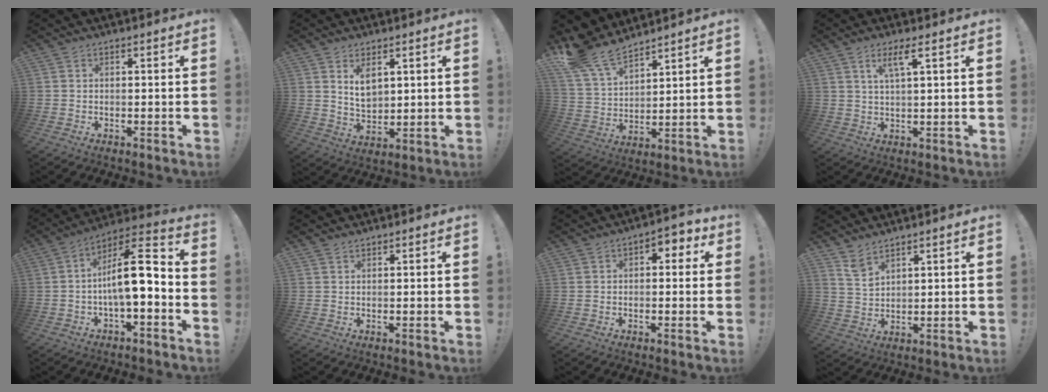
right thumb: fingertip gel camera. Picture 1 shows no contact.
{"total": 7.0, "force": [3.5, 4.4, 4.3], "torque": [-0.058, -0.020, 0.063]}
{"total": 15.7, "force": [12.6, 7.2, 6.0], "torque": [-0.129, -0.082, 0.243]}
{"total": 5.4, "force": [2.9, 0.6, 4.5], "torque": [-0.078, -0.006, 0.044]}
{"total": 14.3, "force": [-1.4, 4.8, 13.4], "torque": [-0.209, 0.007, -0.024]}
{"total": 1.2, "force": [1.1, 0.4, 0.3], "torque": [-0.003, -0.005, 0.020]}
{"total": 3.5, "force": [0.2, 2.6, 2.4], "torque": [-0.024, 0.001, -0.003]}
{"total": 5.2, "force": [4.4, 1.8, 2.1], "torque": [-0.032, -0.027, 0.082]}